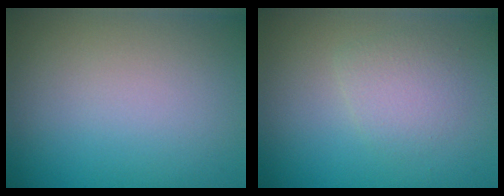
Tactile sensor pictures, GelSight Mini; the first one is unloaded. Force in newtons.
{"total": 2.0, "press": 2.0, "slide": 0.2}